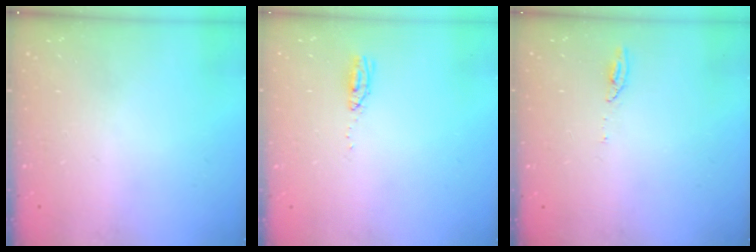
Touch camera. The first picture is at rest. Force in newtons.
{"total": 3.6, "press": 3.4, "slide": 1.2}
{"total": 4.1, "press": 4.0, "slide": 0.5}